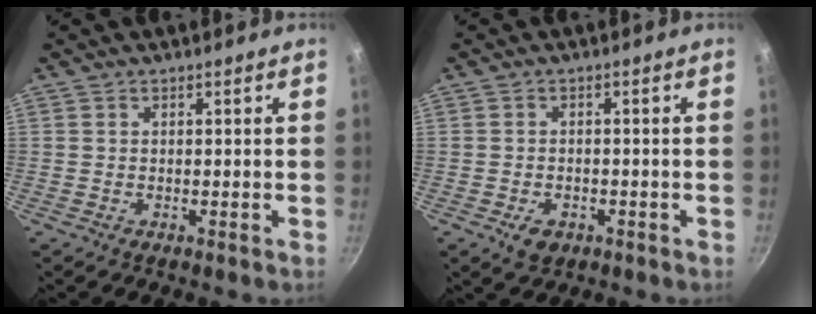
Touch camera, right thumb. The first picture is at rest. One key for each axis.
{"total": 3.7, "fx": -1.7, "fy": 2.6, "fz": 2.1, "tx": -0.032, "ty": 0.011, "tz": -0.019}